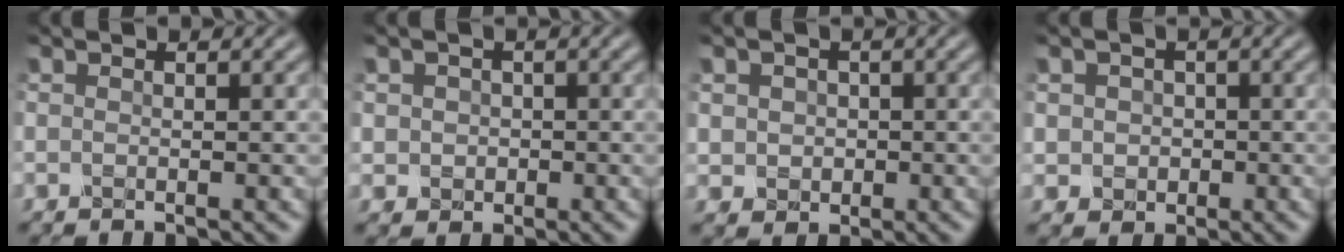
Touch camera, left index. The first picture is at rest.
{"total": 1.7, "force": [0.2, 1.6, 0.4], "torque": [0.004, 0.001, -0.002]}
{"total": 2.0, "force": [0.2, 1.8, 0.7], "torque": [-0.004, -0.001, -0.001]}
{"total": 2.0, "force": [0.1, 1.9, 0.6], "torque": [0.001, 0.001, -0.003]}